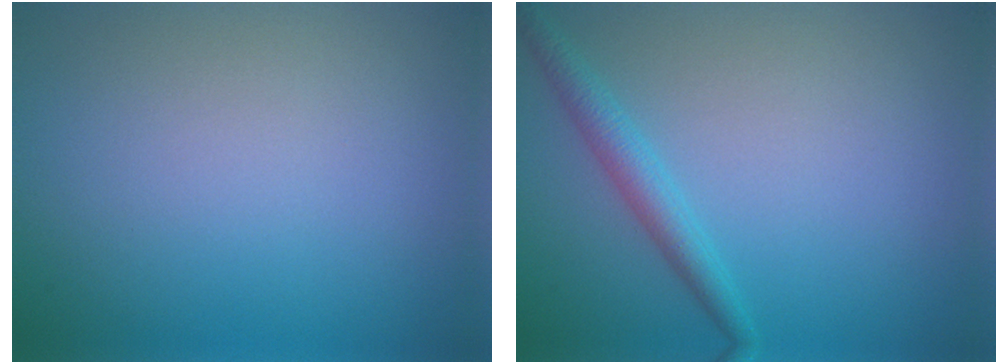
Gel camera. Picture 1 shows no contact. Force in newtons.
{"total": 2.3, "press": 2.3, "slide": 0.1}